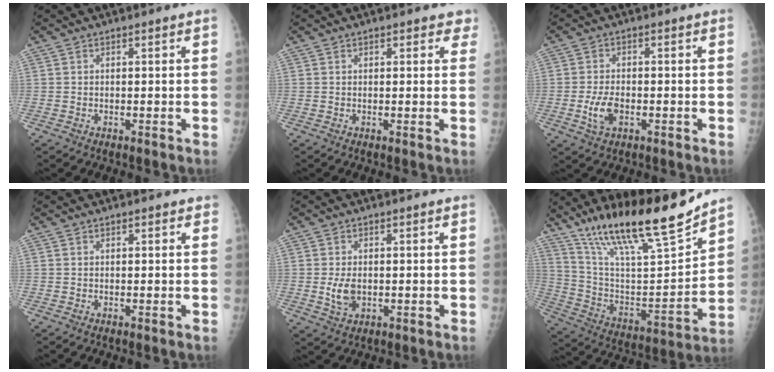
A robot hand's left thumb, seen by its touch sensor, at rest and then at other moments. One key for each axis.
{"total": 2.7, "fx": 1.6, "fy": 1.5, "fz": 1.7, "tx": 0.002, "ty": -0.002, "tz": 0.014}
{"total": 4.9, "fx": -1.5, "fy": 2.7, "fz": 3.8, "tx": -0.078, "ty": 0.008, "tz": -0.026}
{"total": 1.3, "fx": 0.7, "fy": 0.5, "fz": 1.0, "tx": -0.010, "ty": 0.001, "tz": 0.006}
{"total": 4.4, "fx": -0.4, "fy": 2.8, "fz": 3.4, "tx": -0.060, "ty": -0.001, "tz": -0.001}
{"total": 23.9, "fx": 18.3, "fy": 3.9, "fz": 14.9, "tx": -0.231, "ty": -0.079, "tz": 0.324}